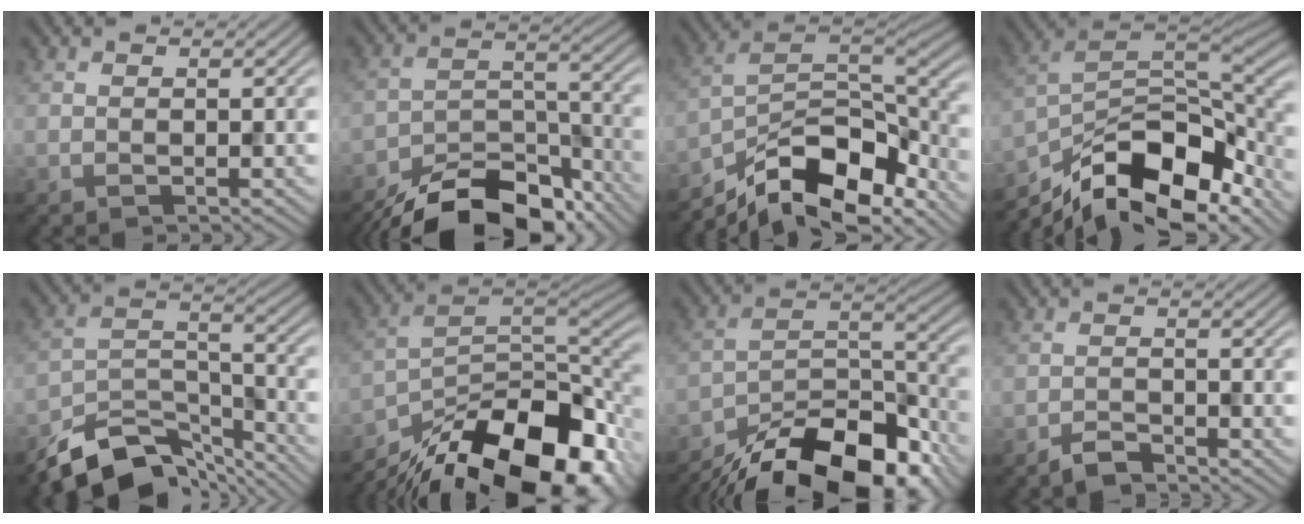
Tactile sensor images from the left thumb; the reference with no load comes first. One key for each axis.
{"total": 14.4, "fx": -11.8, "fy": 5.7, "fz": 6.0, "tx": -0.105, "ty": -0.017, "tz": -0.185}
{"total": 14.2, "fx": -10.5, "fy": 5.2, "fz": 8.0, "tx": -0.155, "ty": -0.006, "tz": -0.179}
{"total": 15.1, "fx": -9.6, "fy": 6.7, "fz": 9.6, "tx": -0.200, "ty": -0.016, "tz": -0.164}
{"total": 11.4, "fx": -9.3, "fy": 4.0, "fz": 5.1, "tx": -0.088, "ty": -0.005, "tz": -0.171}
{"total": 18.2, "fx": -12.1, "fy": 7.5, "fz": 11.2, "tx": -0.203, "ty": -0.032, "tz": -0.196}
{"total": 17.1, "fx": -13.4, "fy": 6.1, "fz": 8.7, "tx": -0.178, "ty": -0.019, "tz": -0.208}
{"total": 2.3, "fx": -2.1, "fy": 0.6, "fz": 0.9, "tx": -0.013, "ty": 0.004, "tz": -0.045}